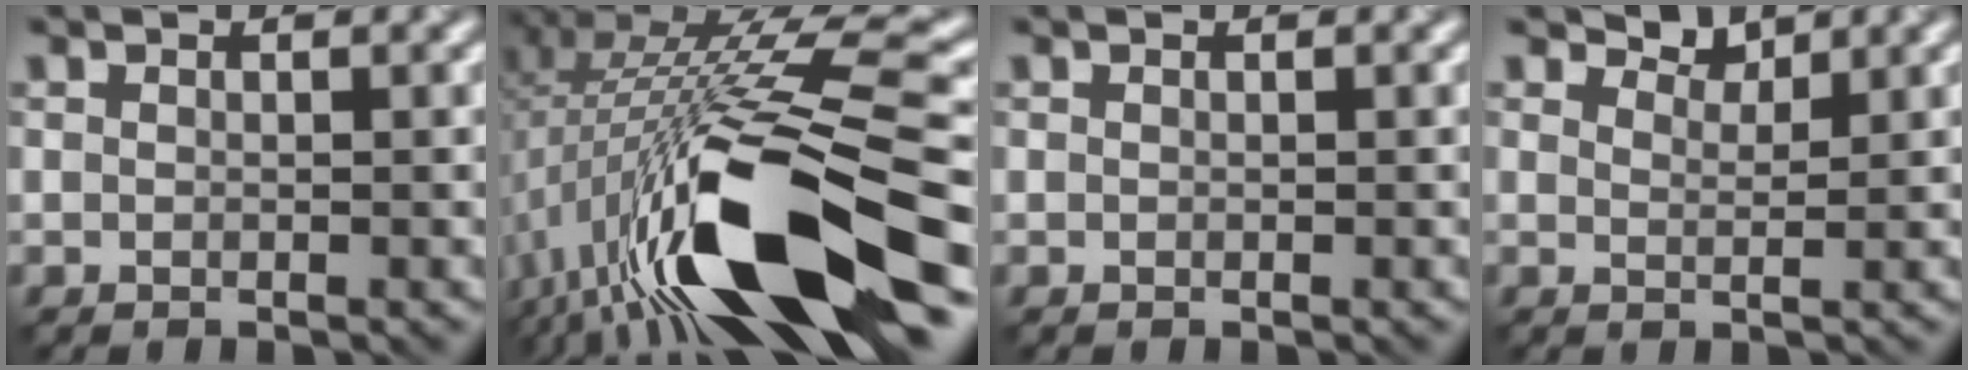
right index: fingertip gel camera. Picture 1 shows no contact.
{"total": 15.6, "force": [-4.4, 4.8, 14.1], "torque": [-0.253, 0.003, -0.071]}
{"total": 0.0}
{"total": 1.5, "force": [1.5, 0.1, 0.1], "torque": [-0.002, -0.002, 0.022]}